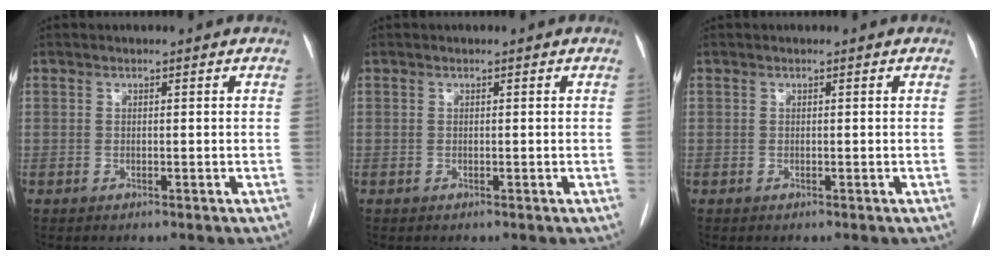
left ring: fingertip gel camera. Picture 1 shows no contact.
{"total": 0.0}
{"total": 0.0}